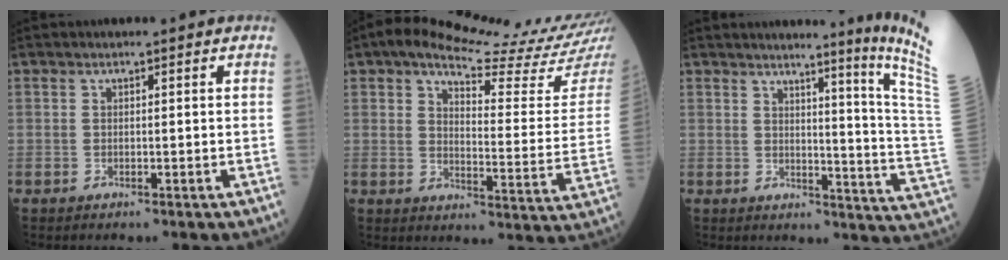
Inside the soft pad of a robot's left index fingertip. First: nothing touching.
{"total": 16.5, "force": [14.6, 0.2, 7.6], "torque": [-0.117, -0.065, 0.178]}
{"total": 13.0, "force": [9.3, -5.0, 7.5], "torque": [-0.099, -0.102, 0.100]}